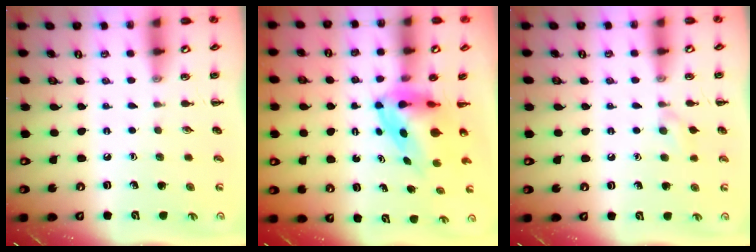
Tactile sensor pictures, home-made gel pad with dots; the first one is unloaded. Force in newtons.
{"total": 5.0, "press": 4.8, "slide": 1.5}
{"total": 5.5, "press": 5.1, "slide": 2.1}